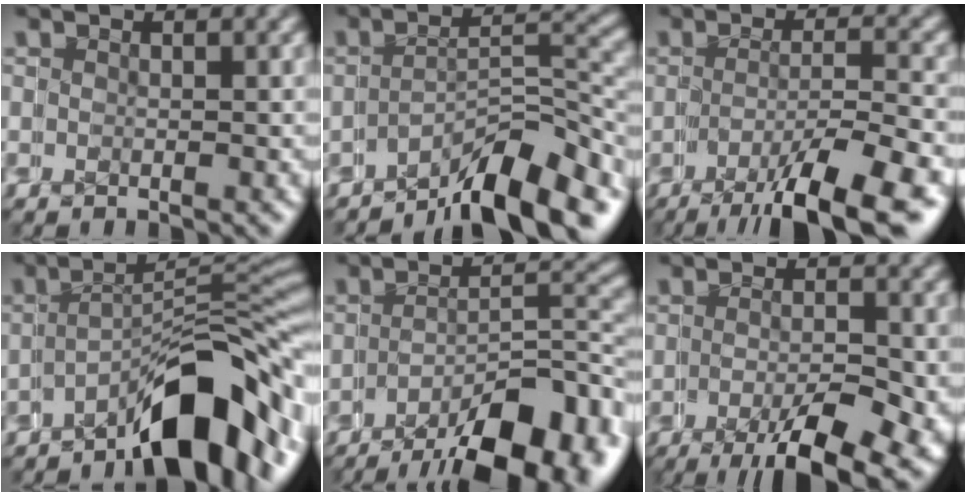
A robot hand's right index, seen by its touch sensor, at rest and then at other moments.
{"total": 8.8, "force": [-7.0, 1.9, 5.1], "torque": [-0.034, 0.003, -0.100]}
{"total": 8.3, "force": [-6.3, 1.7, 5.2], "torque": [-0.056, -0.006, -0.083]}
{"total": 8.2, "force": [-5.5, 1.9, 5.8], "torque": [-0.055, 0.004, -0.076]}
{"total": 9.6, "force": [-6.8, 2.9, 6.1], "torque": [-0.045, 0.002, -0.098]}
{"total": 7.9, "force": [-4.9, 2.3, 5.8], "torque": [-0.060, -0.025, -0.053]}